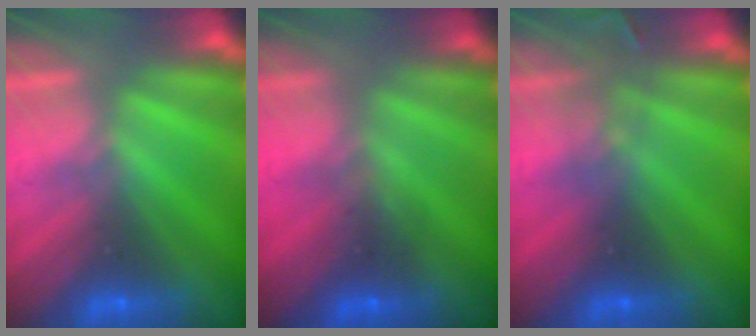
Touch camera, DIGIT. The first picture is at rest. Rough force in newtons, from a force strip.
{"total": 1.3}
{"total": 2.9}